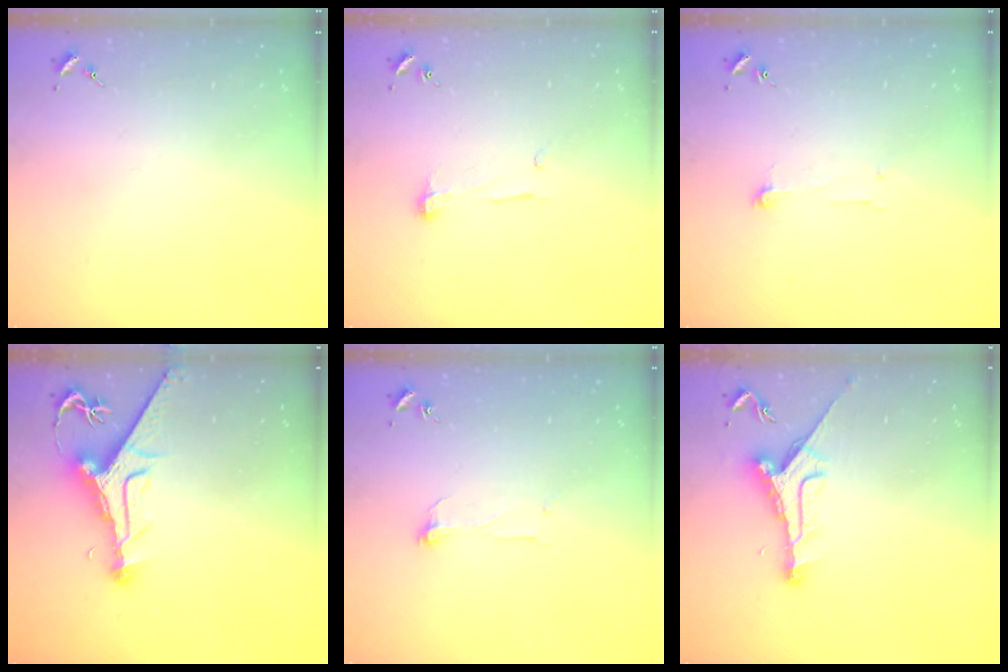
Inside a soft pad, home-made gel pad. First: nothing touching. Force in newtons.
{"total": 5.4, "press": 5.4, "slide": 0.3}
{"total": 4.7, "press": 4.7, "slide": 0.4}
{"total": 12.3, "press": 12.2, "slide": 1.7}
{"total": 5.5, "press": 5.5, "slide": 0.6}
{"total": 9.8, "press": 9.8, "slide": 0.1}